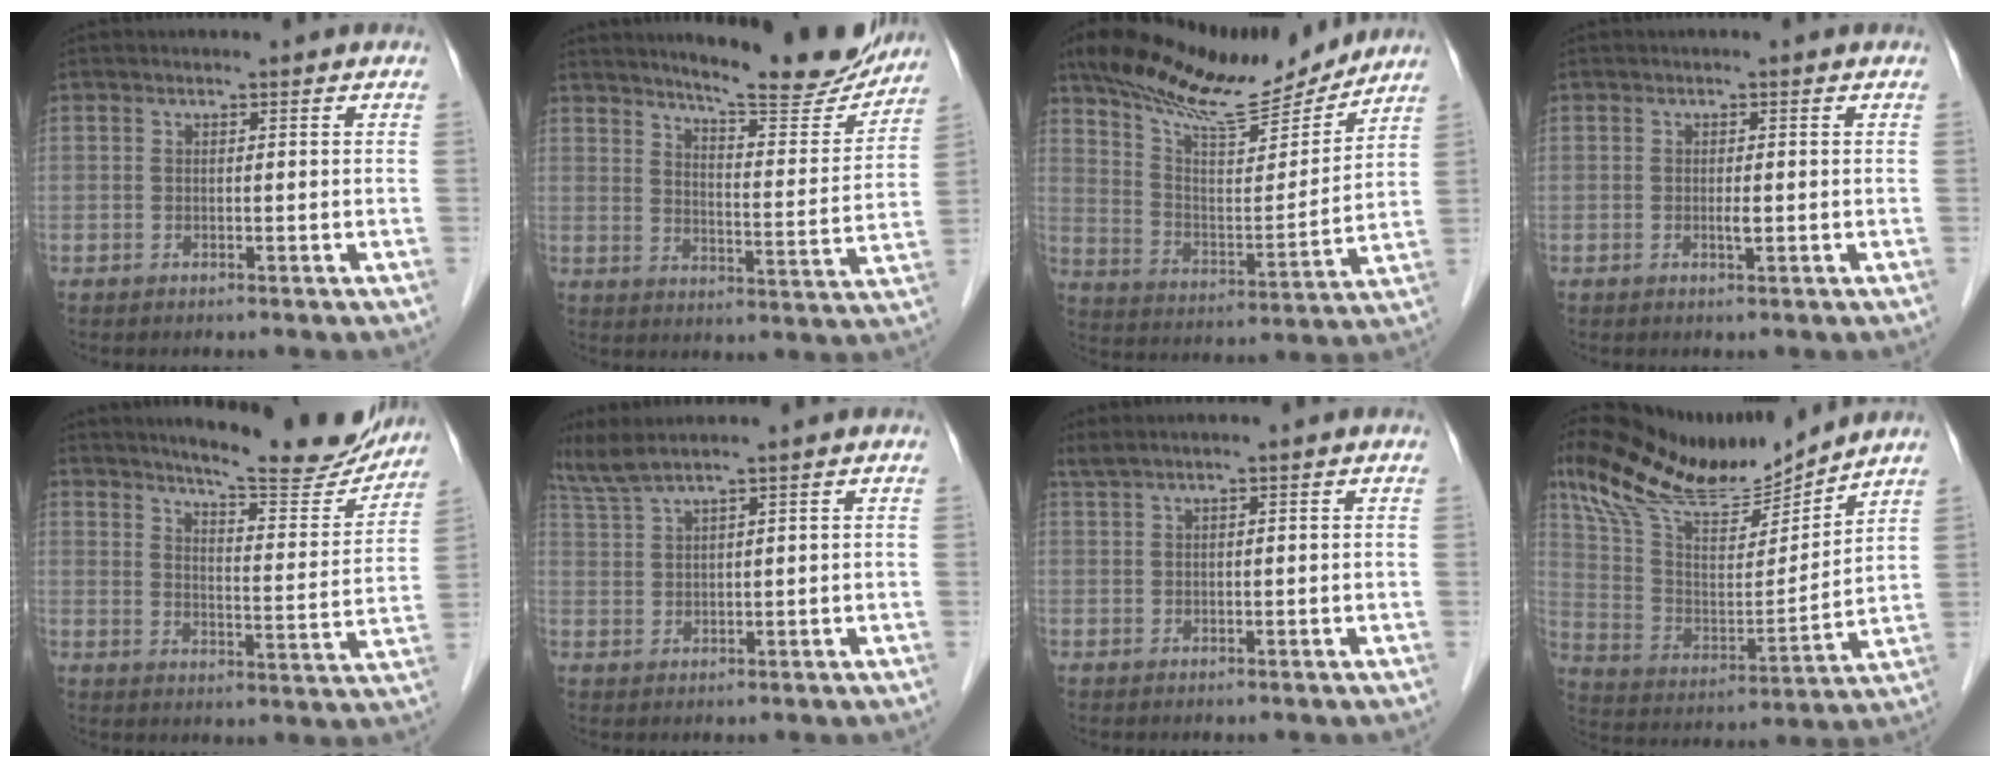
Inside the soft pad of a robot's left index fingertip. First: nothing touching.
{"total": 16.6, "force": [15.2, 1.8, 6.4], "torque": [-0.091, -0.050, 0.198]}
{"total": 18.4, "force": [16.2, 3.2, 8.0], "torque": [-0.142, -0.010, 0.266]}
{"total": 0.7, "force": [-0.1, 0.1, 0.7], "torque": [-0.015, -0.006, -0.002]}
{"total": 16.5, "force": [15.3, 1.7, 6.0], "torque": [-0.085, -0.052, 0.196]}
{"total": 4.7, "force": [4.1, -1.0, 2.2], "torque": [-0.062, 0.011, 0.094]}
{"total": 2.2, "force": [1.8, -0.2, 1.2], "torque": [-0.029, 0.018, 0.042]}
{"total": 17.8, "force": [15.2, 2.9, 8.7], "torque": [-0.164, 0.000, 0.280]}